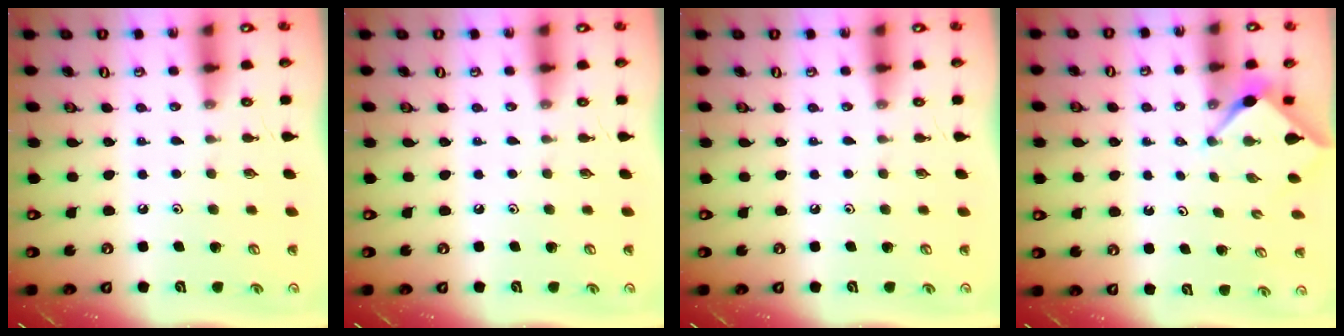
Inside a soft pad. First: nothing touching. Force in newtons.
{"total": 0.0}
{"total": 0.0}
{"total": 3.0, "press": 2.9, "slide": 0.3}